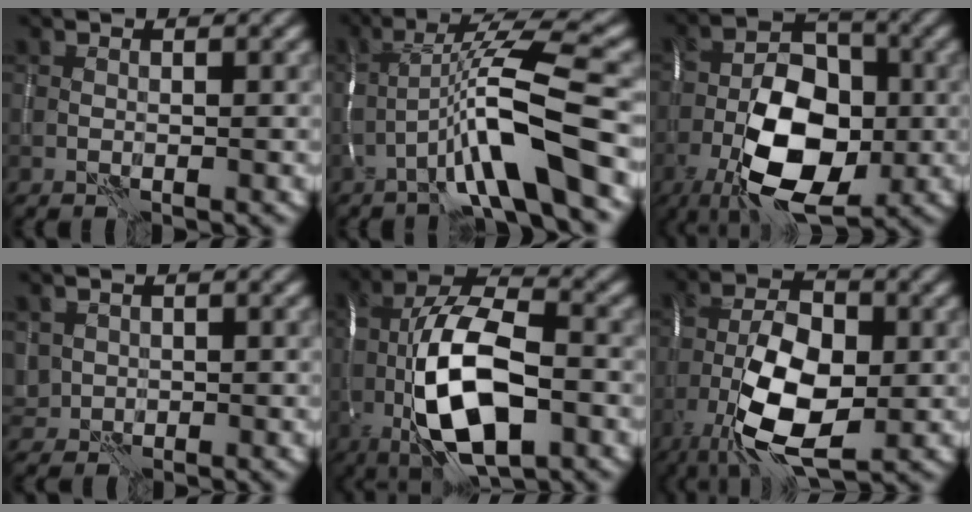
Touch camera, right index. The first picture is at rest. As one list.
[{"total": 9.5, "force": [-3.8, 1.3, 8.6], "torque": [-0.148, 0.024, -0.072]}, {"total": 10.8, "force": [-3.7, 5.6, 8.4], "torque": [-0.147, 0.005, -0.074]}, {"total": 1.6, "force": [0.4, 1.5, 0.4], "torque": [-0.010, -0.002, 0.010]}, {"total": 12.4, "force": [-3.1, 5.4, 10.8], "torque": [-0.197, 0.009, -0.066]}, {"total": 9.7, "force": [-2.8, 4.7, 8.0], "torque": [-0.154, 0.001, -0.056]}]